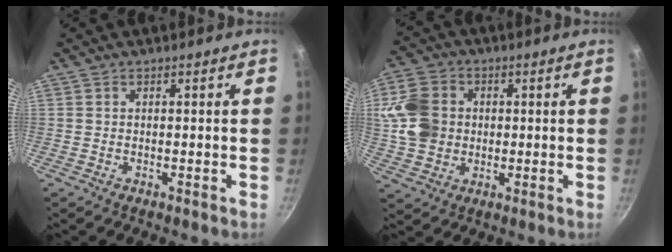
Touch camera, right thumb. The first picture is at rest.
{"total": 11.5, "force": [1.4, 9.5, 6.2], "torque": [-0.101, 0.003, 0.021]}